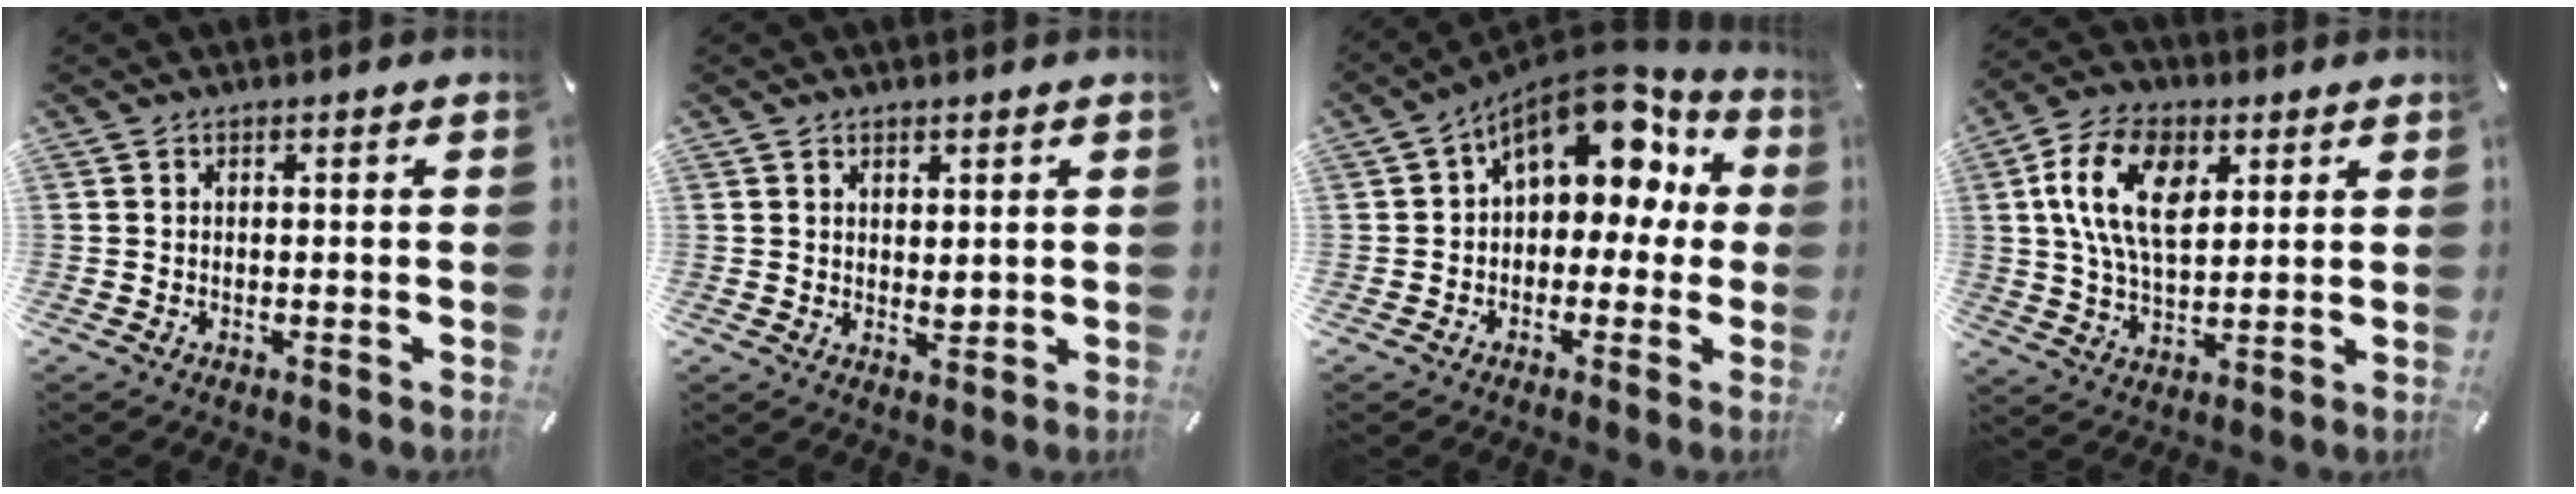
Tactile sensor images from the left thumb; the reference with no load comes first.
{"total": 2.0, "force": [1.3, 1.4, 0.6], "torque": [0.003, -0.006, 0.022]}
{"total": 13.7, "force": [7.3, 8.1, 8.2], "torque": [-0.126, -0.050, 0.129]}
{"total": 14.5, "force": [4.8, 8.9, 10.5], "torque": [-0.218, 0.009, 0.085]}